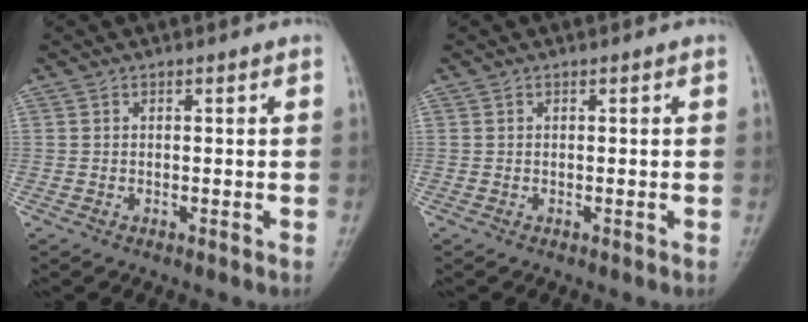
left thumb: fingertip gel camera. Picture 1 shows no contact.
{"total": 0.0}